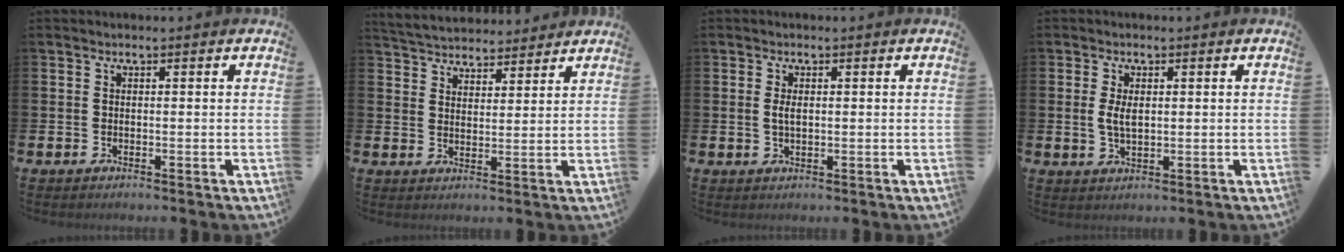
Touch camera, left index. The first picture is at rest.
{"total": 4.8, "force": [4.7, 1.1, -0.3], "torque": [-0.017, -0.027, 0.084]}
{"total": 1.8, "force": [0.3, 0.9, 1.5], "torque": [-0.023, 0.003, 0.001]}
{"total": 3.2, "force": [0.6, 1.6, 2.7], "torque": [-0.039, 0.000, 0.007]}